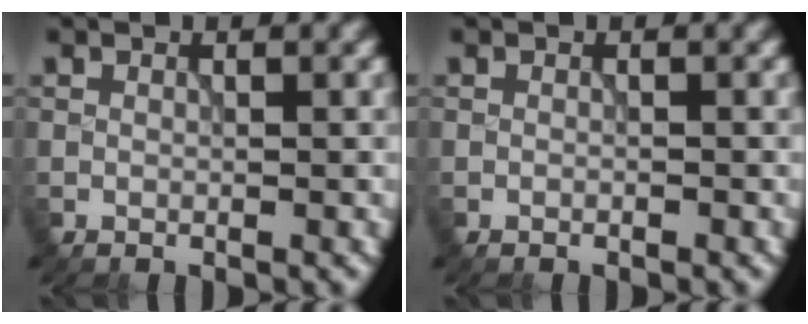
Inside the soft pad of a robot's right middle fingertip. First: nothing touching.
{"total": 0.0}